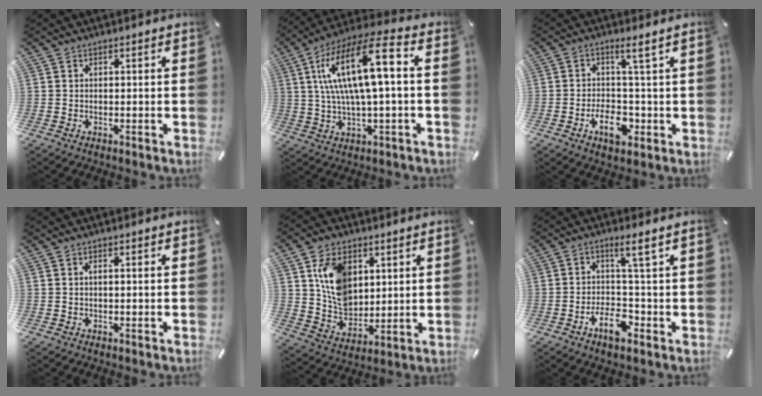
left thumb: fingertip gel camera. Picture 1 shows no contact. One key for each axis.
{"total": 17.3, "fx": 3.5, "fy": 5.1, "fz": 16.1, "tx": -0.332, "ty": -0.001, "tz": 0.048}
{"total": 8.1, "fx": -1.2, "fy": 4.0, "fz": 7.0, "tx": -0.116, "ty": 0.000, "tz": -0.023}
{"total": 1.0, "fx": 0.1, "fy": 0.2, "fz": 0.9, "tx": -0.019, "ty": 0.000, "tz": 0.001}
{"total": 11.9, "fx": 4.4, "fy": 8.9, "fz": 6.5, "tx": -0.135, "ty": -0.005, "tz": 0.086}
{"total": 8.7, "fx": -1.4, "fy": 3.9, "fz": 7.6, "tx": -0.129, "ty": 0.006, "tz": -0.029}